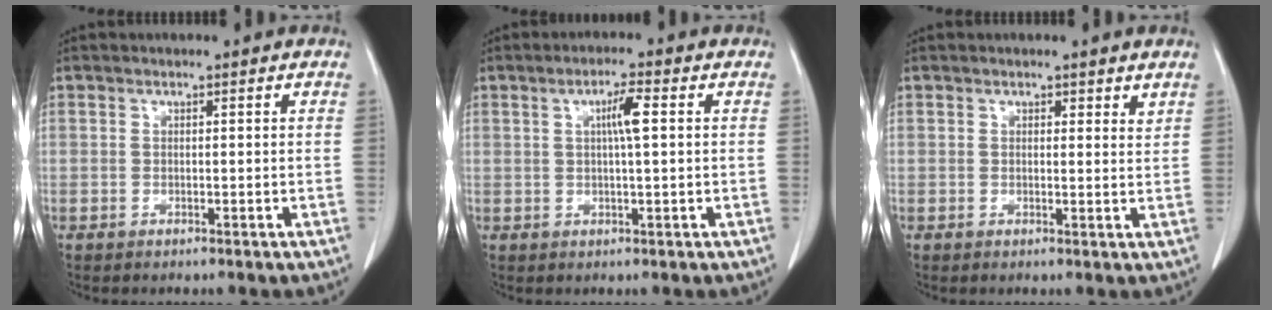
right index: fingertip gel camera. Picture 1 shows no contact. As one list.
[{"total": 3.8, "force": [0.8, 0.2, 3.7], "torque": [-0.065, 0.004, 0.013]}, {"total": 1.5, "force": [1.2, 0.7, 0.6], "torque": [0.001, -0.005, 0.010]}]